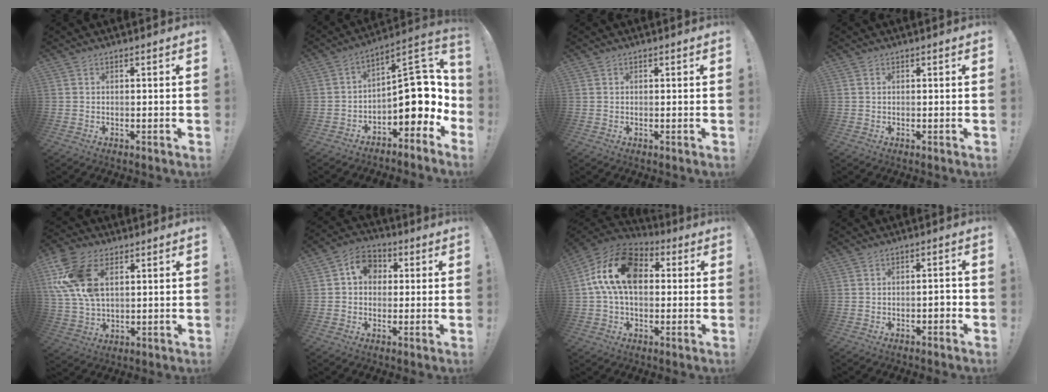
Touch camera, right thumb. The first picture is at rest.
{"total": 14.6, "force": [-0.4, 8.3, 12.1], "torque": [-0.142, -0.007, 0.003]}
{"total": 0.0}
{"total": 0.0}
{"total": 16.4, "force": [5.5, 10.3, 11.5], "torque": [-0.240, -0.014, 0.103]}
{"total": 8.1, "force": [1.6, 6.9, 3.9], "torque": [-0.054, 0.003, 0.033]}
{"total": 17.9, "force": [3.6, 11.5, 13.2], "torque": [-0.228, 0.012, 0.064]}
{"total": 2.6, "force": [-1.4, 0.9, 2.0], "torque": [-0.034, 0.003, -0.025]}